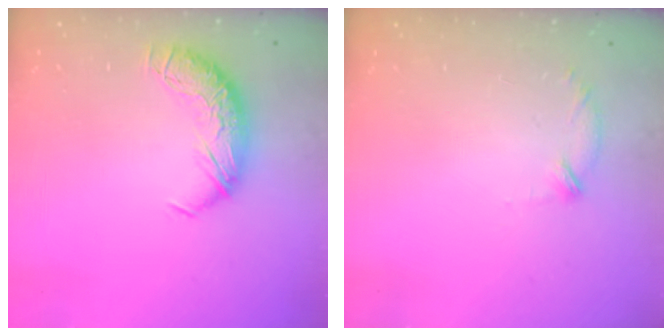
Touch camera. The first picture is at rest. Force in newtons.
{"total": 6.6, "press": 6.5, "slide": 1.0}